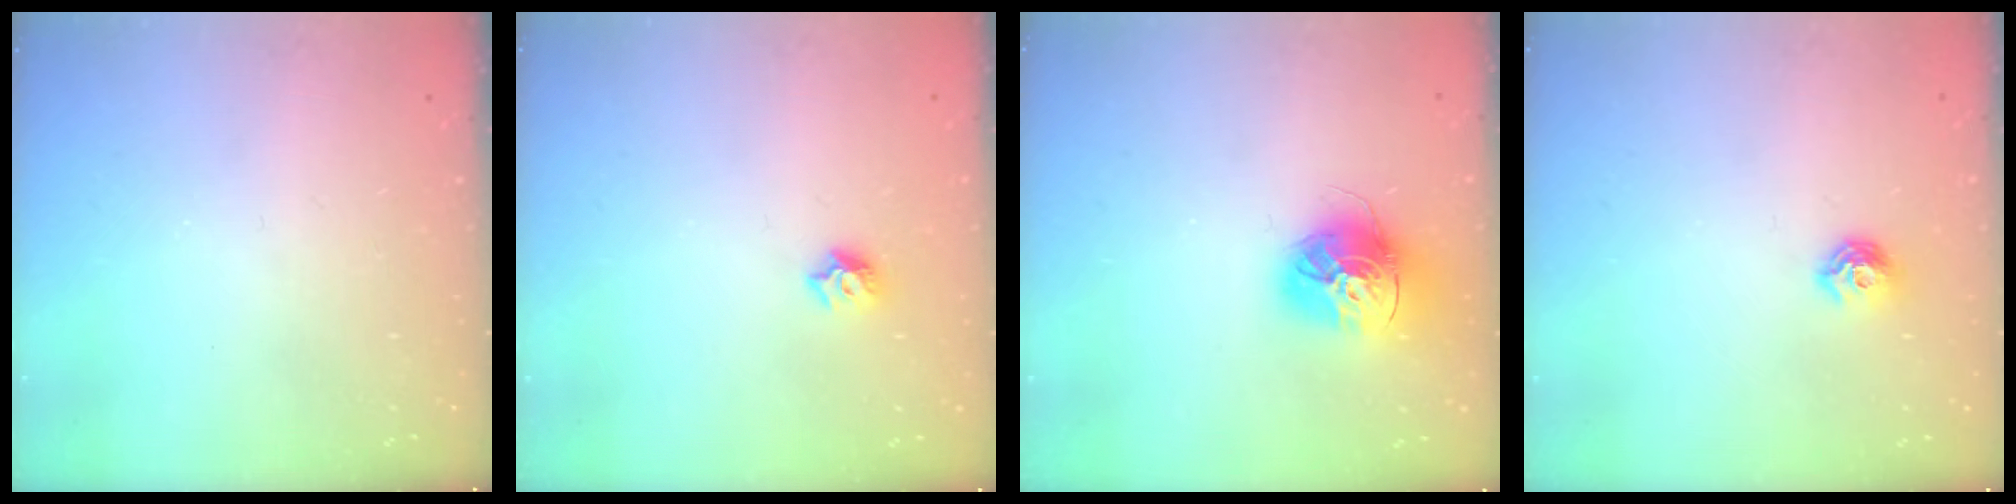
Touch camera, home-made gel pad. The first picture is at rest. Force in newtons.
{"total": 6.9, "press": 6.8, "slide": 0.9}
{"total": 15.9, "press": 15.8, "slide": 1.4}
{"total": 7.5, "press": 7.4, "slide": 1.0}